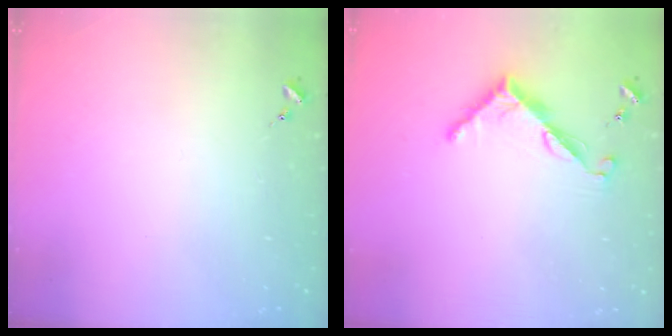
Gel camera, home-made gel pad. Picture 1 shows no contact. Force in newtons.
{"total": 7.7, "press": 7.7, "slide": 0.3}